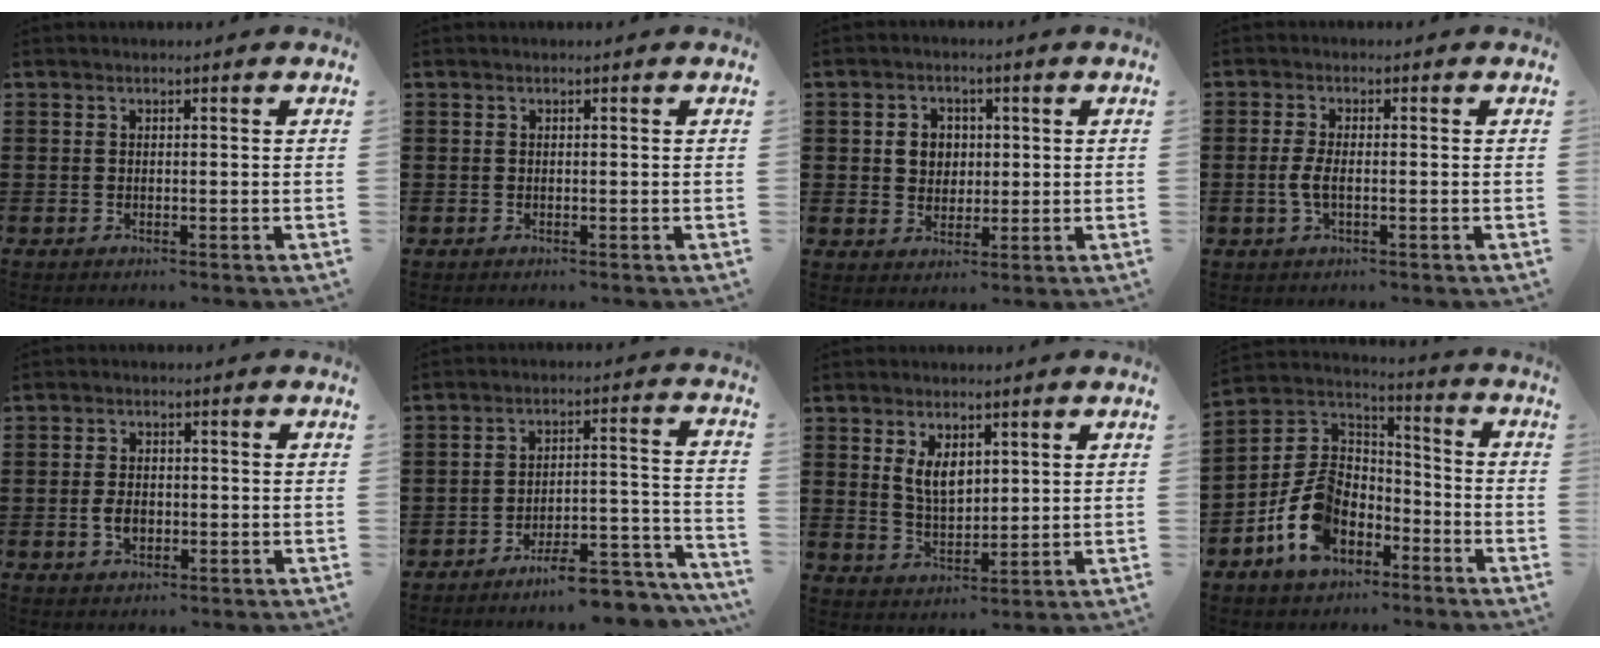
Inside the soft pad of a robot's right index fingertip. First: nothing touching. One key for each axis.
{"total": 0.0}
{"total": 3.9, "fx": 0.7, "fy": 3.5, "fz": 1.6, "tx": -0.045, "ty": 0.012, "tz": 0.009}
{"total": 3.0, "fx": -0.6, "fy": 0.9, "fz": 2.8, "tx": -0.070, "ty": -0.007, "tz": -0.017}
{"total": 2.9, "fx": -0.6, "fy": 1.8, "fz": 2.2, "tx": -0.049, "ty": 0.000, "tz": -0.013}
{"total": 7.4, "fx": -6.7, "fy": 0.8, "fz": 3.0, "tx": -0.038, "ty": 0.017, "tz": -0.124}
{"total": 5.0, "fx": 2.1, "fy": 2.8, "fz": 3.5, "tx": -0.069, "ty": 0.004, "tz": 0.036}
{"total": 10.6, "fx": -4.9, "fy": 7.5, "fz": 5.6, "tx": -0.147, "ty": 0.017, "tz": -0.096}